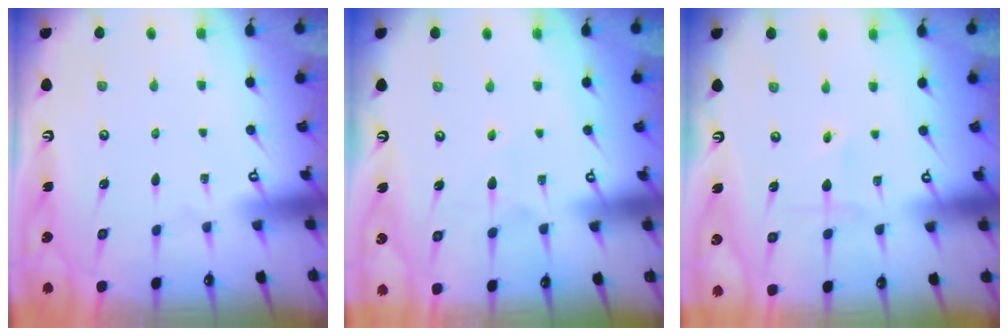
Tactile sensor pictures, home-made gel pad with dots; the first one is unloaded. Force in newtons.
{"total": 4.7, "press": 4.7, "slide": 0.5}
{"total": 1.6, "press": 1.6, "slide": 0.3}